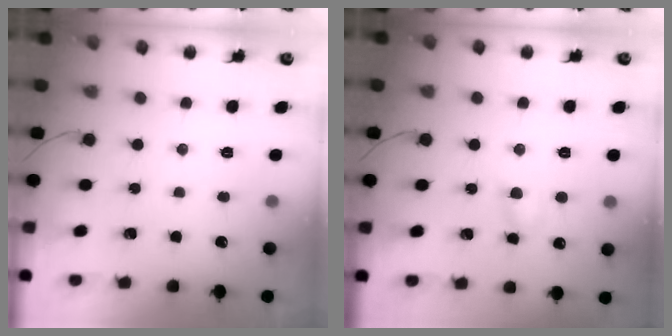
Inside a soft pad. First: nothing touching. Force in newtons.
{"total": 4.2, "press": 4.0, "slide": 1.1}